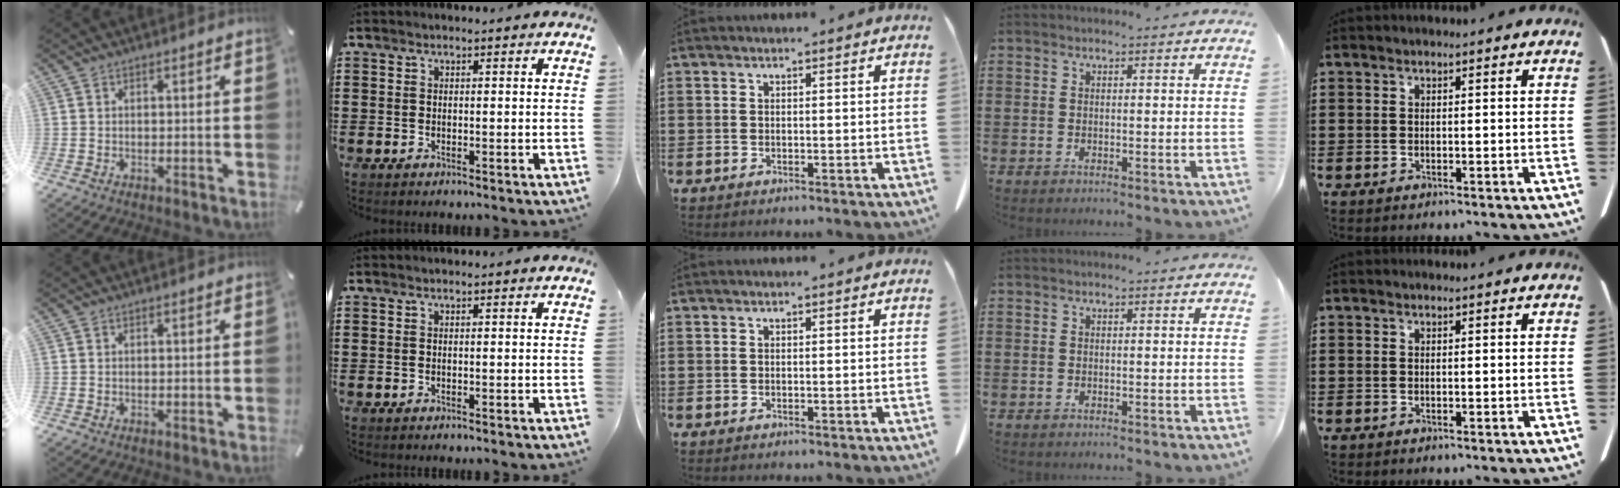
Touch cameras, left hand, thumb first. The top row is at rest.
{}